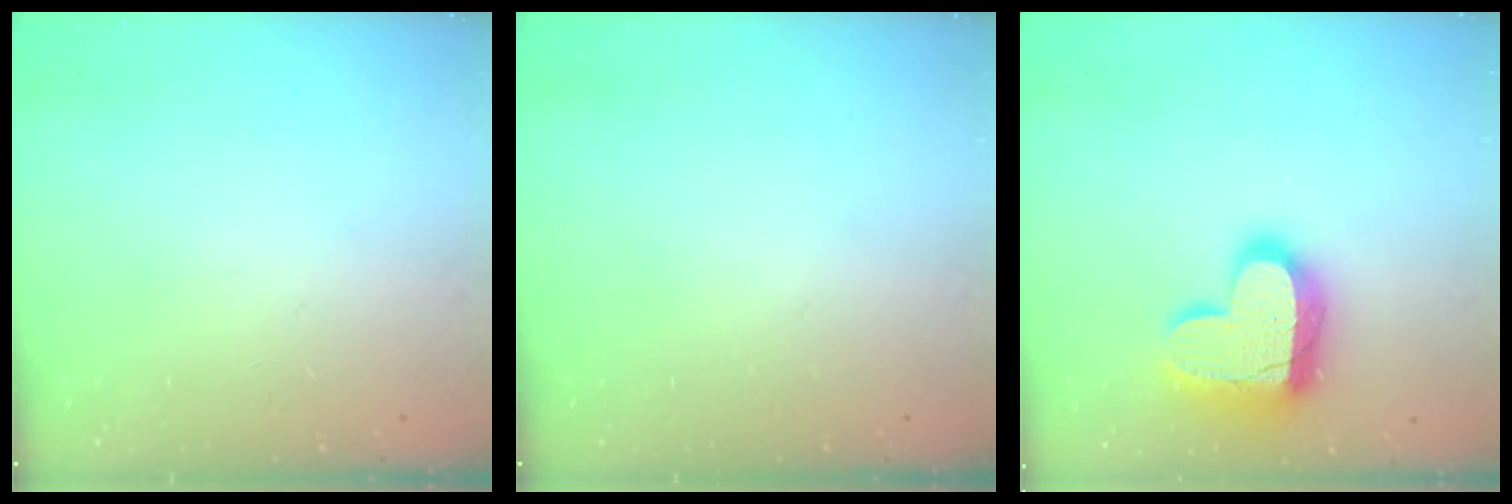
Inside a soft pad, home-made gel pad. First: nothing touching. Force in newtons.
{"total": 0.0}
{"total": 19.3, "press": 19.2, "slide": 1.5}